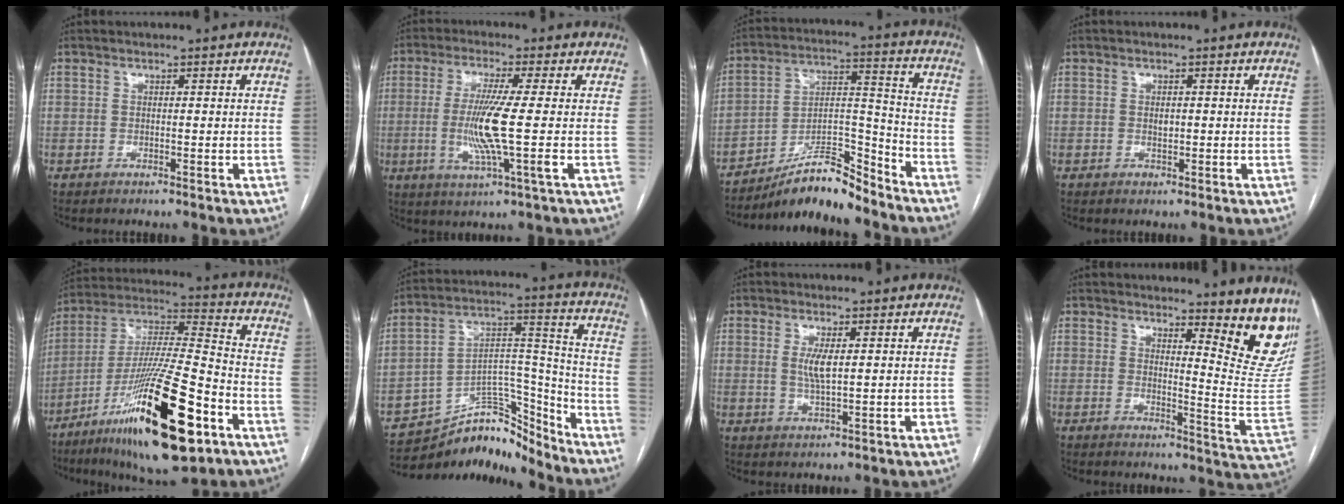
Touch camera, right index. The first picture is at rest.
{"total": 9.6, "force": [-1.0, -0.7, 9.5], "torque": [-0.198, -0.017, -0.021]}
{"total": 11.8, "force": [-10.6, 1.8, 4.7], "torque": [-0.076, 0.028, -0.186]}
{"total": 1.2, "force": [-0.1, 0.8, 0.9], "torque": [-0.015, 0.001, 0.001]}
{"total": 25.0, "force": [-12.2, 4.0, 21.5], "torque": [-0.376, -0.039, -0.203]}
{"total": 12.7, "force": [-11.8, 3.9, 2.3], "torque": [-0.027, 0.069, -0.202]}
{"total": 3.6, "force": [0.7, 0.9, 3.4], "torque": [-0.073, -0.002, 0.017]}
{"total": 13.3, "force": [12.1, 1.3, 5.4], "torque": [-0.044, -0.104, 0.125]}